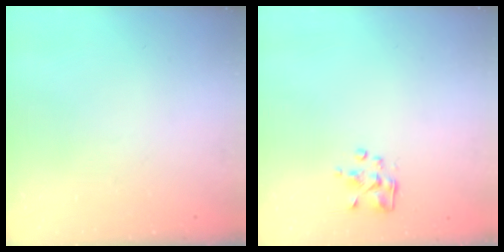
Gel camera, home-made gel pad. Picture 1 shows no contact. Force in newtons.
{"total": 2.4, "press": 2.4, "slide": 0.2}